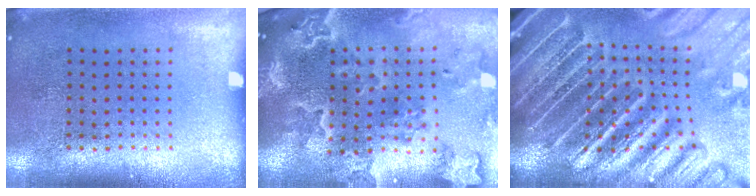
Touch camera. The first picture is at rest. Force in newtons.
{"total": 3.1, "press": 2.8, "slide": 1.3}
{"total": 5.8, "press": 5.0, "slide": 2.9}